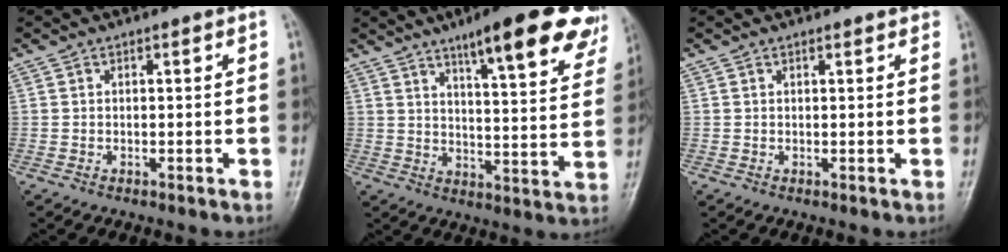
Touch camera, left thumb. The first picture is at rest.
{"total": 20.5, "force": [13.7, 4.3, 14.5], "torque": [-0.166, -0.048, 0.179]}
{"total": 1.2, "force": [0.9, 0.3, 0.6], "torque": [-0.005, -0.001, 0.010]}